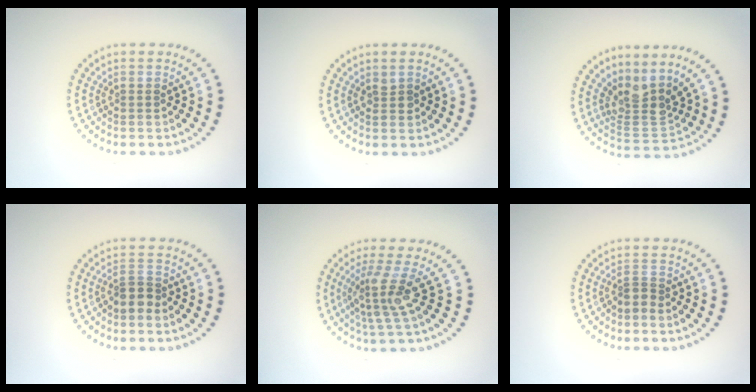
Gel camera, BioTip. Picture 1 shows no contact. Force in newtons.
{"total": 0.8, "press": 0.7, "slide": 0.1}
{"total": 3.6, "press": 2.6, "slide": 2.5}
{"total": 2.1, "press": 1.7, "slide": 1.2}
{"total": 3.6, "press": 2.5, "slide": 2.6}
{"total": 1.1, "press": 0.7, "slide": 0.9}